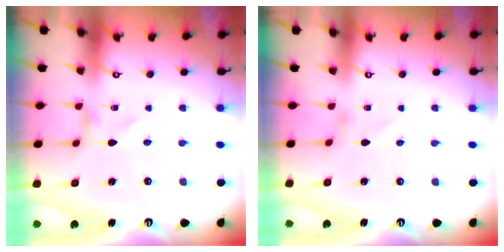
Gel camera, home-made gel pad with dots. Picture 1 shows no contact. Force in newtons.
{"total": 0.0}